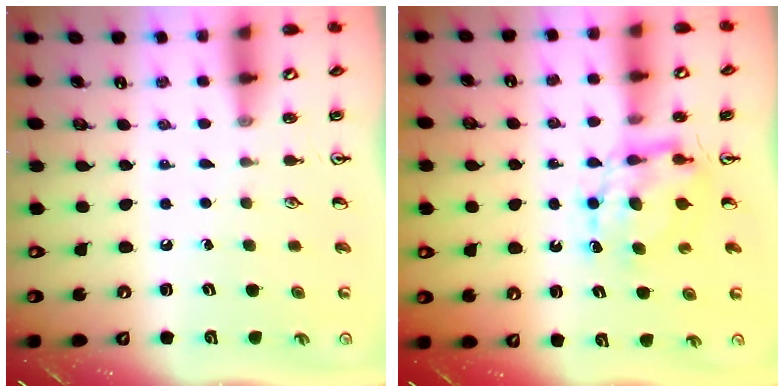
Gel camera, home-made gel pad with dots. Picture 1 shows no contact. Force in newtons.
{"total": 6.7, "press": 6.7, "slide": 0.2}